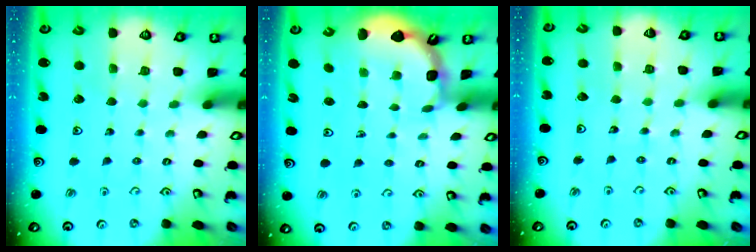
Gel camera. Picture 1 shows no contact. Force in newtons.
{"total": 2.0, "press": 2.0, "slide": 0.2}
{"total": 3.5, "press": 3.5, "slide": 0.1}